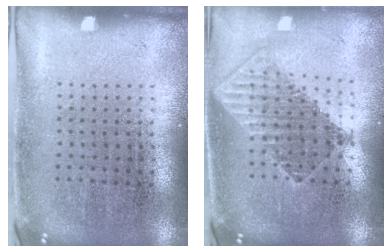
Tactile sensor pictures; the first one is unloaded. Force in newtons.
{"total": 1.7, "press": 1.4, "slide": 1.1}